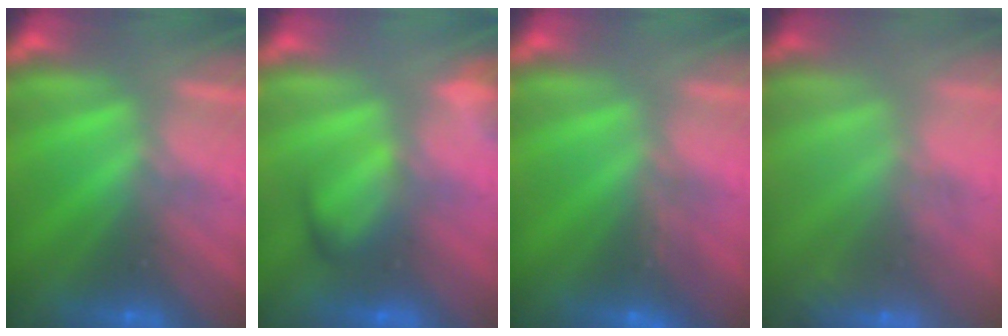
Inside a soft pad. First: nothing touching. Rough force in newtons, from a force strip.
{"total": 2.6}
{"total": 1.1}
{"total": 2.4}